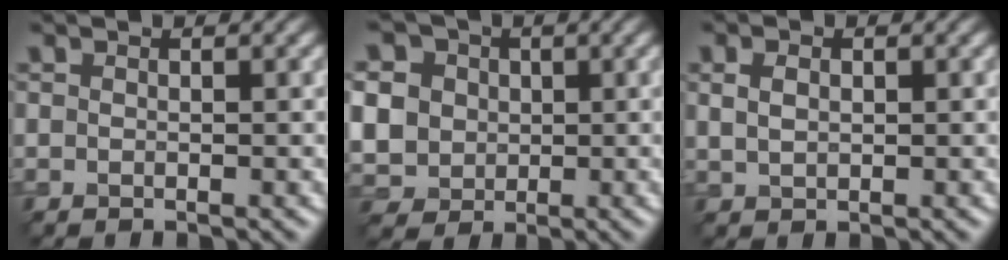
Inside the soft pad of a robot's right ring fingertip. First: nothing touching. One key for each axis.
{"total": 9.6, "fx": 2.0, "fy": 8.4, "fz": 4.3, "tx": -0.109, "ty": 0.019, "tz": 0.021}
{"total": 1.7, "fx": 0.5, "fy": 1.2, "fz": 1.2, "tx": -0.026, "ty": 0.000, "tz": 0.013}